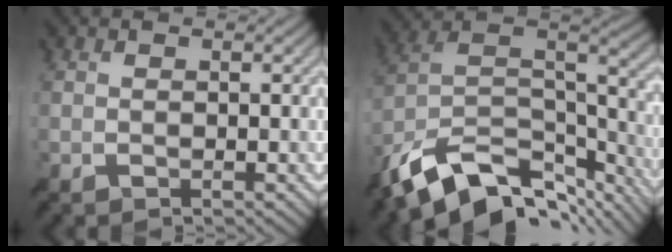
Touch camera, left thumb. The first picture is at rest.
{"total": 16.0, "force": [-11.0, 7.4, 9.0], "torque": [-0.219, -0.019, -0.172]}